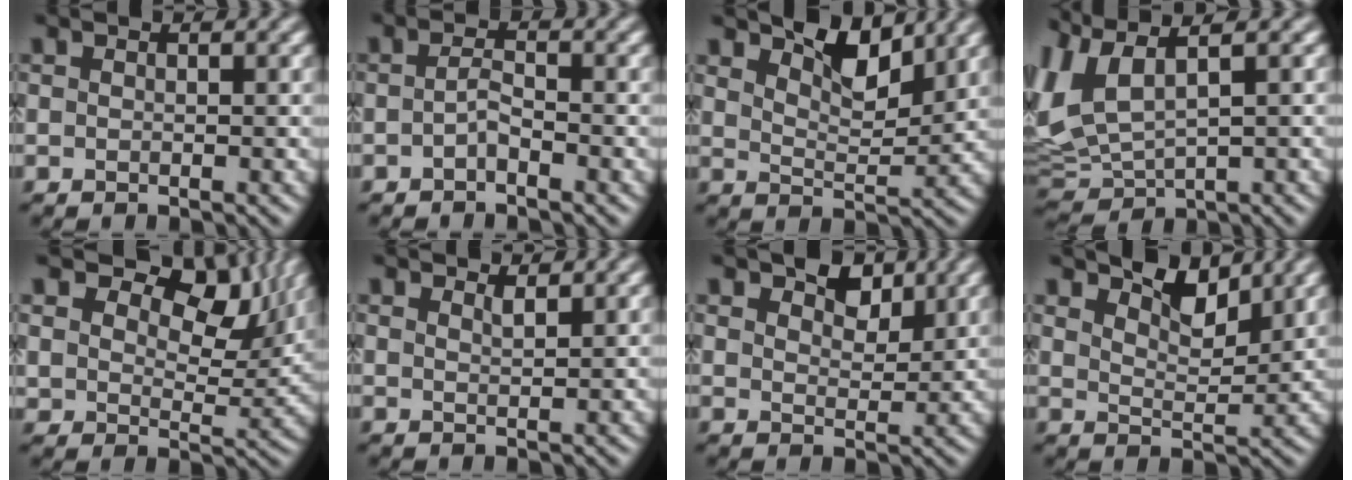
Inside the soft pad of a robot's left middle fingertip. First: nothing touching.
{"total": 1.1, "force": [-0.7, 0.3, 0.9], "torque": [-0.019, 0.008, -0.016]}
{"total": 4.6, "force": [3.7, 1.4, 2.4], "torque": [-0.041, 0.005, 0.061]}
{"total": 6.0, "force": [2.8, 2.7, 4.6], "torque": [-0.113, 0.013, 0.053]}
{"total": 8.6, "force": [5.5, 4.7, 4.6], "torque": [-0.078, 0.007, 0.089]}
{"total": 1.1, "force": [1.1, 0.0, 0.1], "torque": [0.001, 0.005, 0.020]}
{"total": 3.9, "force": [2.9, 1.9, 1.8], "torque": [-0.023, 0.010, 0.029]}
{"total": 3.8, "force": [3.2, 1.0, 1.7], "torque": [-0.032, 0.004, 0.053]}